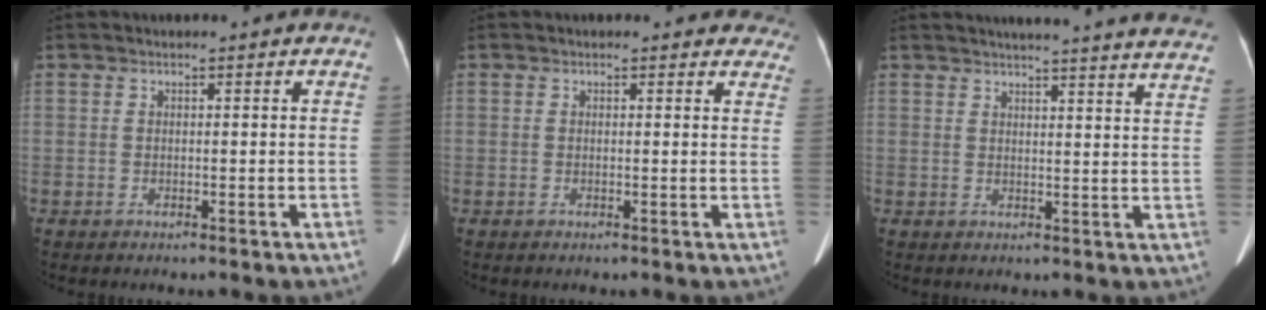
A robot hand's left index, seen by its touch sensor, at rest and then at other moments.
{"total": 4.8, "force": [4.0, 2.5, 0.1], "torque": [0.035, -0.008, 0.011]}
{"total": 24.6, "force": [23.1, 0.9, 8.3], "torque": [-0.107, -0.055, 0.259]}